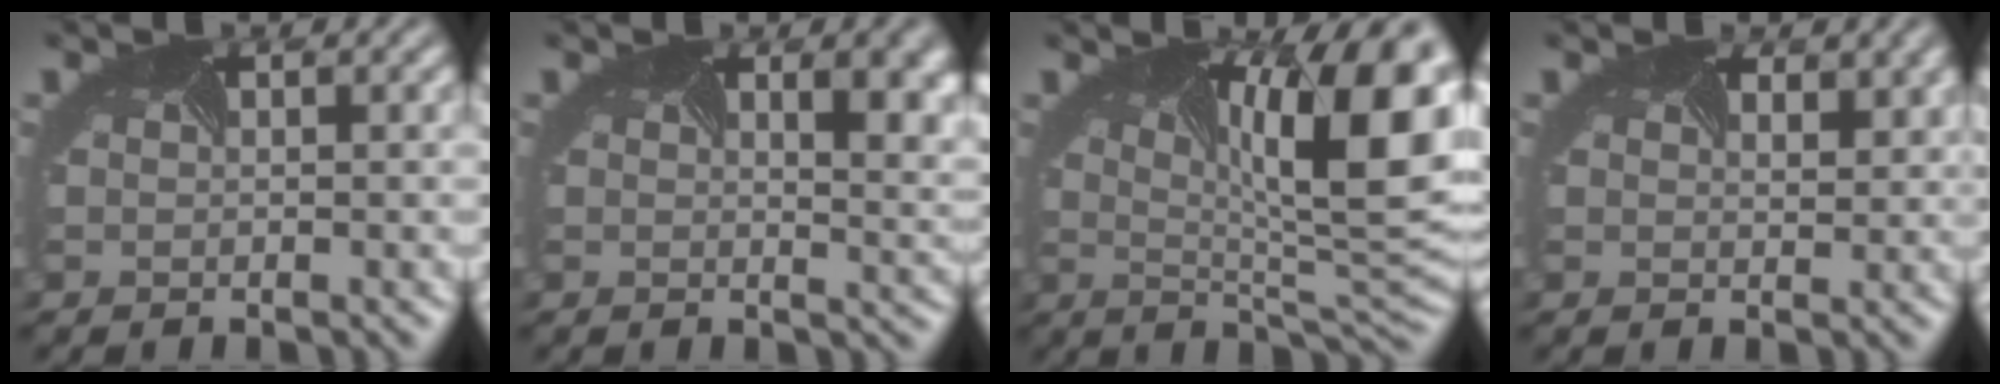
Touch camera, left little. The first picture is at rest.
{"total": 6.9, "force": [2.3, 3.5, 5.5], "torque": [-0.040, 0.016, 0.027]}
{"total": 14.3, "force": [2.8, 4.6, 13.2], "torque": [-0.153, 0.007, 0.041]}
{"total": 2.5, "force": [1.7, 1.2, 1.3], "torque": [-0.009, 0.004, 0.009]}